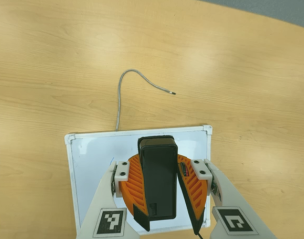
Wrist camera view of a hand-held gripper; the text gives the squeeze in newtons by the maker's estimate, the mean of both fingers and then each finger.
{"total": 9.4, "left": 9.9, "right": 9.0}